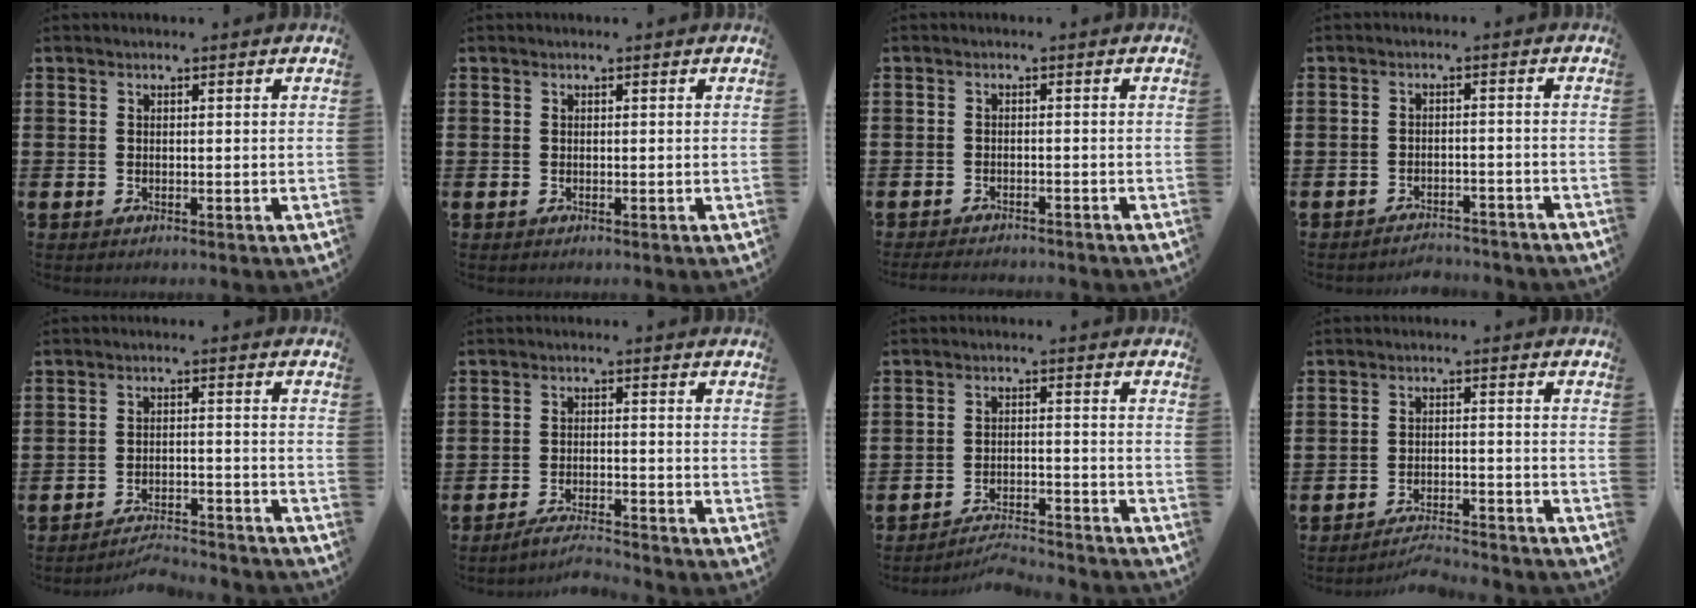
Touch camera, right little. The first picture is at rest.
{"total": 0.0}
{"total": 1.5, "force": [-1.5, 0.0, 0.2], "torque": [-0.006, 0.002, -0.030]}
{"total": 2.5, "force": [-2.5, 0.0, -0.1], "torque": [-0.004, 0.004, -0.055]}
{"total": 3.9, "force": [-3.9, 0.0, 0.3], "torque": [-0.009, 0.002, -0.082]}
{"total": 3.4, "force": [-3.2, -0.1, 1.1], "torque": [-0.018, 0.000, -0.063]}
{"total": 4.0, "force": [-4.0, 0.0, 0.4], "torque": [-0.011, 0.001, -0.084]}
{"total": 3.5, "force": [-3.5, -0.1, 0.4], "torque": [-0.010, 0.001, -0.073]}